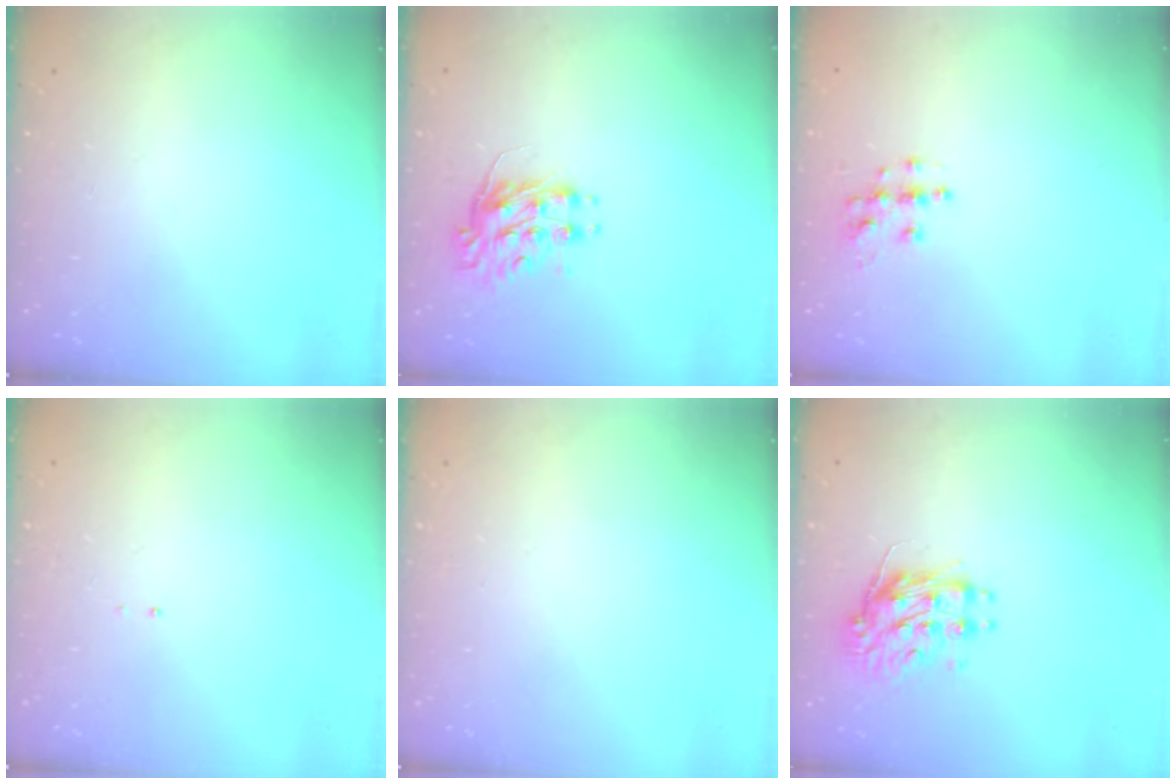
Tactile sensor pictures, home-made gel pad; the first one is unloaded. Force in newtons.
{"total": 8.7, "press": 8.7, "slide": 0.3}
{"total": 6.3, "press": 6.3, "slide": 0.3}
{"total": 0.7, "press": 0.7, "slide": 0.1}
{"total": 0.0}
{"total": 10.4, "press": 10.4, "slide": 0.8}